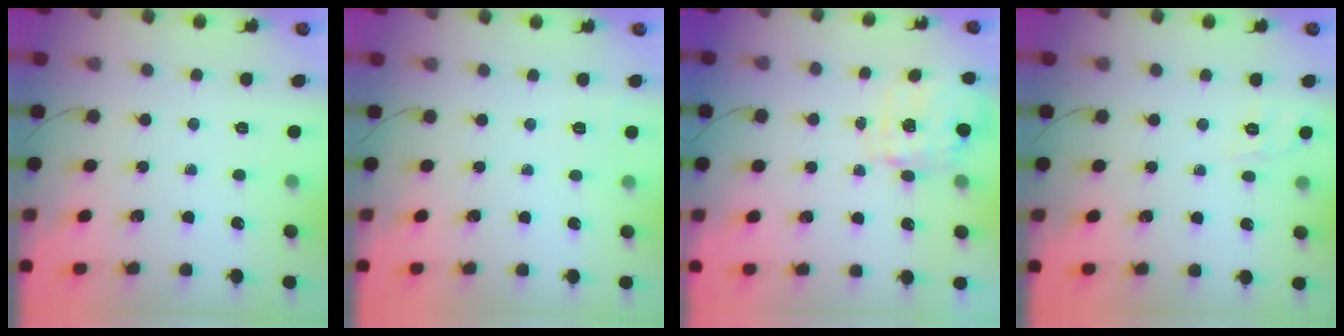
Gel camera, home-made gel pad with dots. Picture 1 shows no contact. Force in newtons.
{"total": 6.5, "press": 6.3, "slide": 1.7}
{"total": 4.0, "press": 3.9, "slide": 0.8}
{"total": 1.7, "press": 0.0, "slide": 1.7}